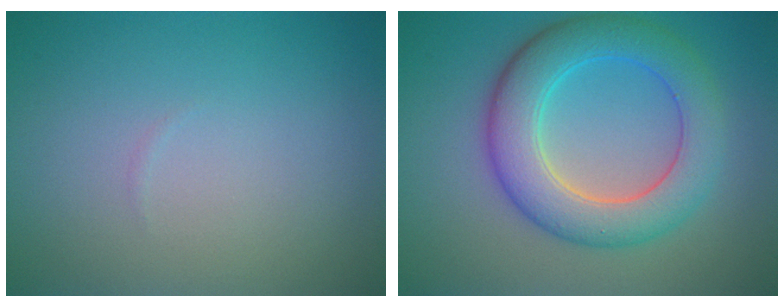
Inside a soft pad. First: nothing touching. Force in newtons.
{"total": 7.2, "press": 7.2, "slide": 0.2}